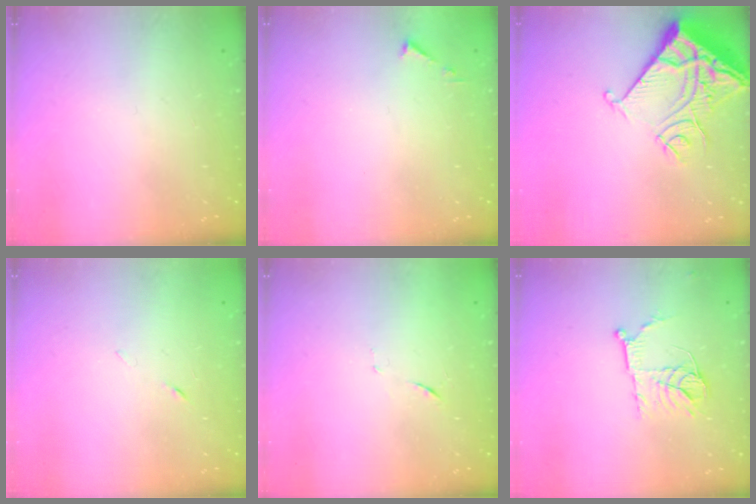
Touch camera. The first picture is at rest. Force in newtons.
{"total": 3.2, "press": 3.2, "slide": 0.4}
{"total": 12.8, "press": 12.7, "slide": 1.7}
{"total": 4.5, "press": 4.5, "slide": 0.6}
{"total": 6.7, "press": 6.6, "slide": 0.6}
{"total": 11.2, "press": 11.1, "slide": 0.7}